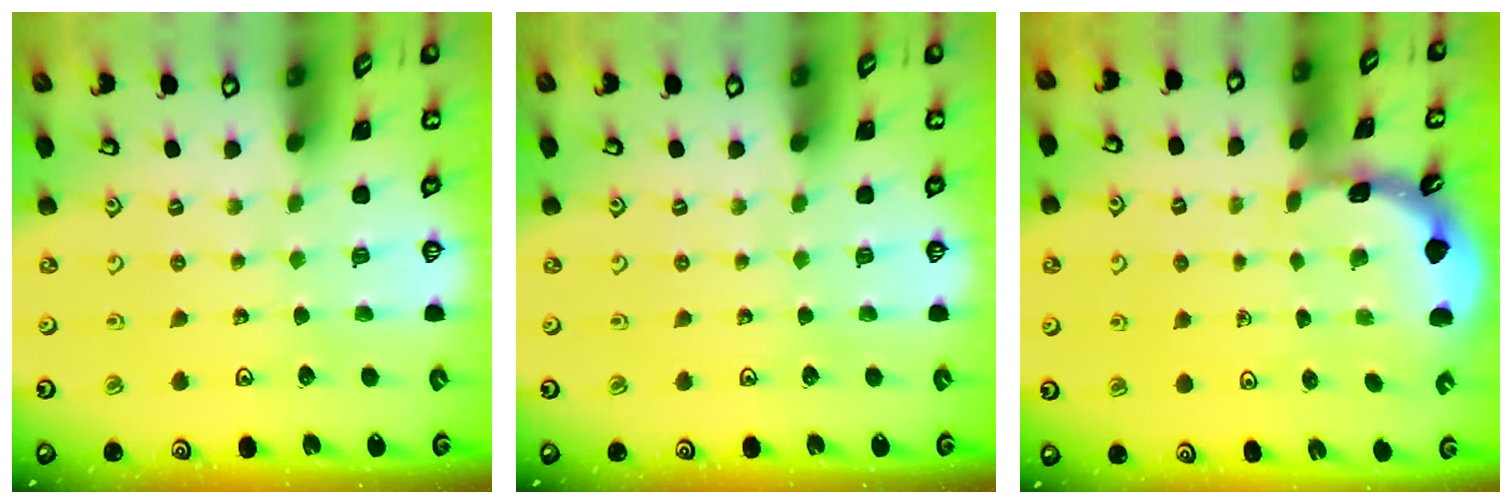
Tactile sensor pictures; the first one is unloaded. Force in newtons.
{"total": 0.0}
{"total": 1.8, "press": 1.8, "slide": 0.1}